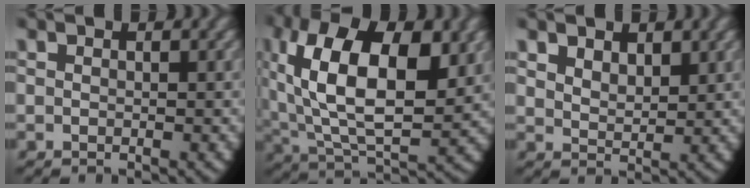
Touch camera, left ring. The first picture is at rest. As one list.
[{"total": 10.6, "force": [2.2, 5.7, 8.6], "torque": [-0.172, -0.025, 0.056]}, {"total": 2.4, "force": [1.8, 1.2, 1.1], "torque": [-0.034, -0.019, 0.046]}]